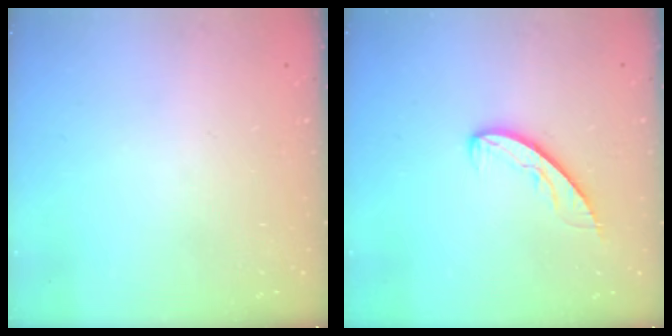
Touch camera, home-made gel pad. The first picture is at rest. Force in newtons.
{"total": 5.7, "press": 5.7, "slide": 0.5}